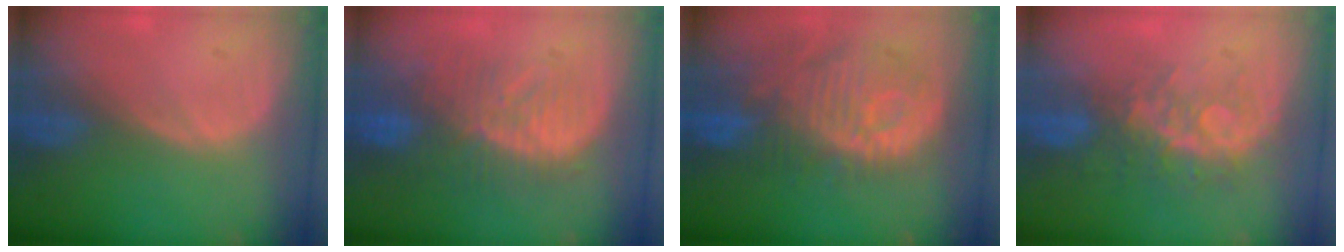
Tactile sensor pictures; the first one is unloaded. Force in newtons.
{"total": 10.0, "press": 9.0, "slide": 4.2}
{"total": 12.4, "press": 11.1, "slide": 5.6}
{"total": 8.4, "press": 6.9, "slide": 4.8}